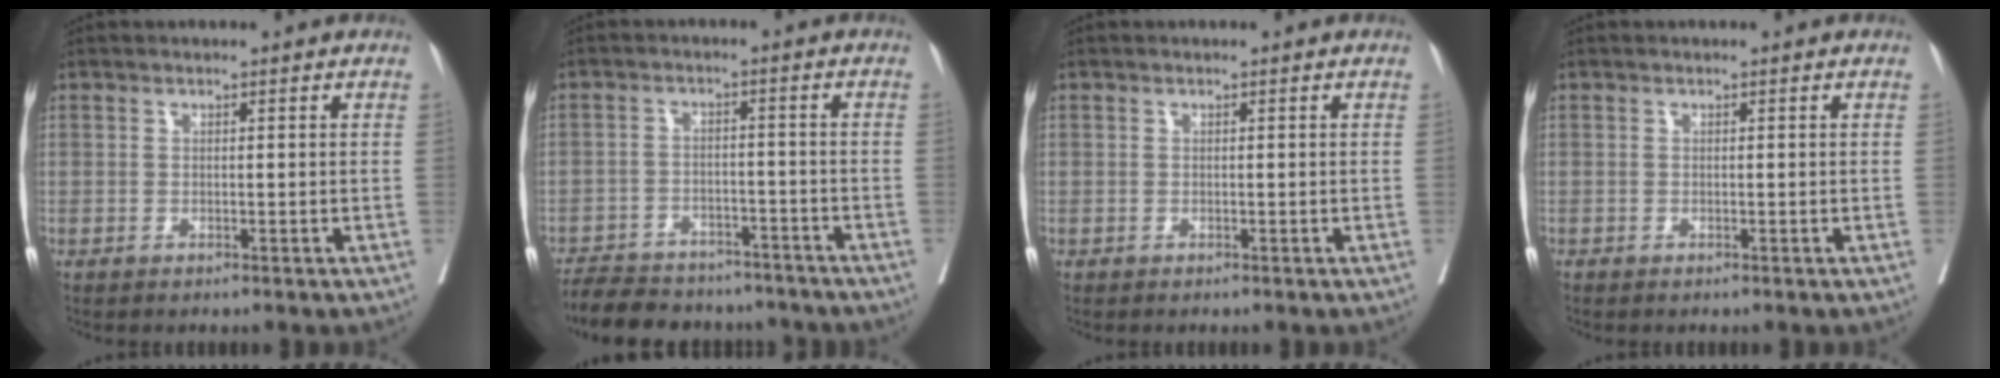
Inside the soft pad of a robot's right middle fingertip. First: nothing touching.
{"total": 14.1, "force": [-12.4, 5.0, 4.2], "torque": [-0.081, 0.008, -0.170]}
{"total": 0.0}
{"total": 0.0}